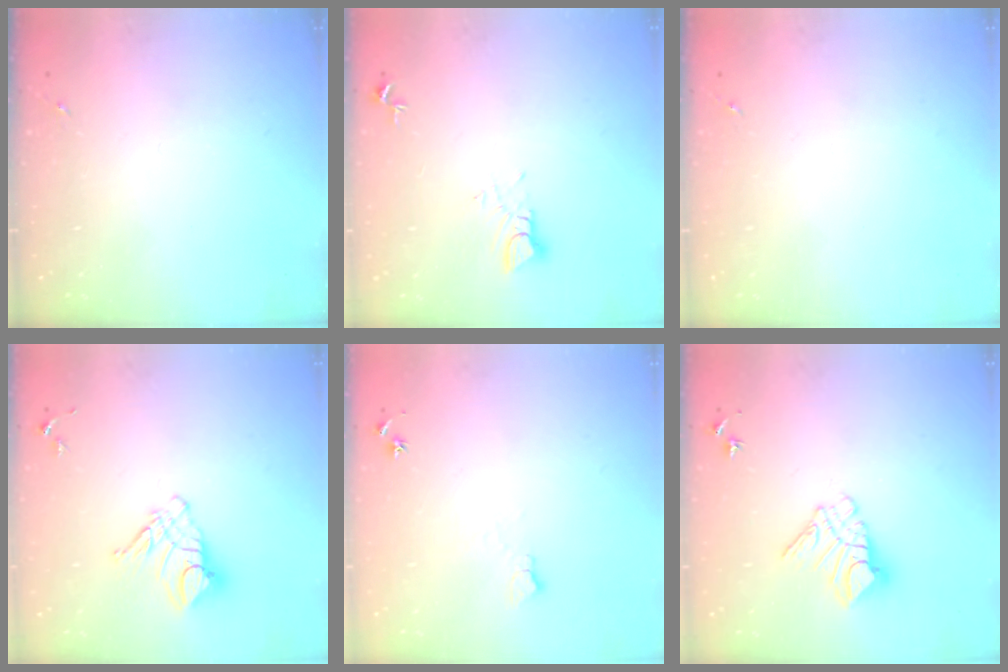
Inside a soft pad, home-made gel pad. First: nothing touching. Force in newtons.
{"total": 3.8, "press": 3.8, "slide": 0.3}
{"total": 0.0}
{"total": 10.7, "press": 10.6, "slide": 1.1}
{"total": 6.2, "press": 6.1, "slide": 0.8}
{"total": 10.6, "press": 10.5, "slide": 1.1}